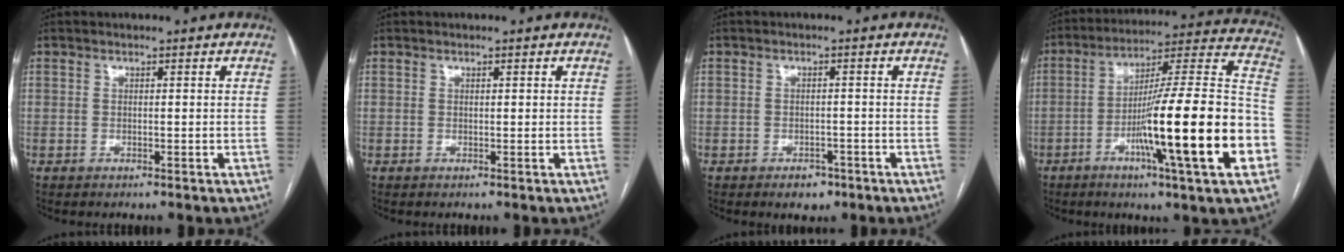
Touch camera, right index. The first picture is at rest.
{"total": 0.0}
{"total": 3.0, "force": [-1.9, 1.9, 1.2], "torque": [-0.011, 0.004, -0.019]}
{"total": 25.2, "force": [-7.8, 0.3, 23.9], "torque": [-0.307, -0.008, -0.131]}